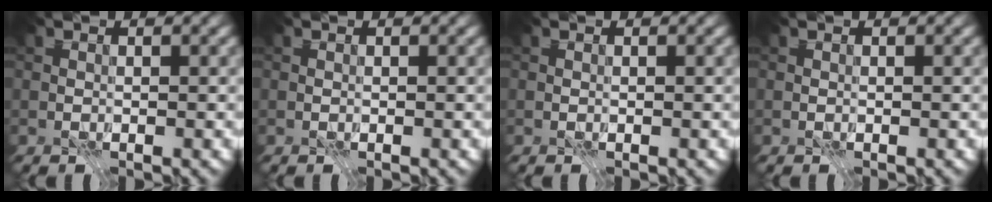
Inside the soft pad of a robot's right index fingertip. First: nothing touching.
{"total": 0.0}
{"total": 0.0}
{"total": 0.0}